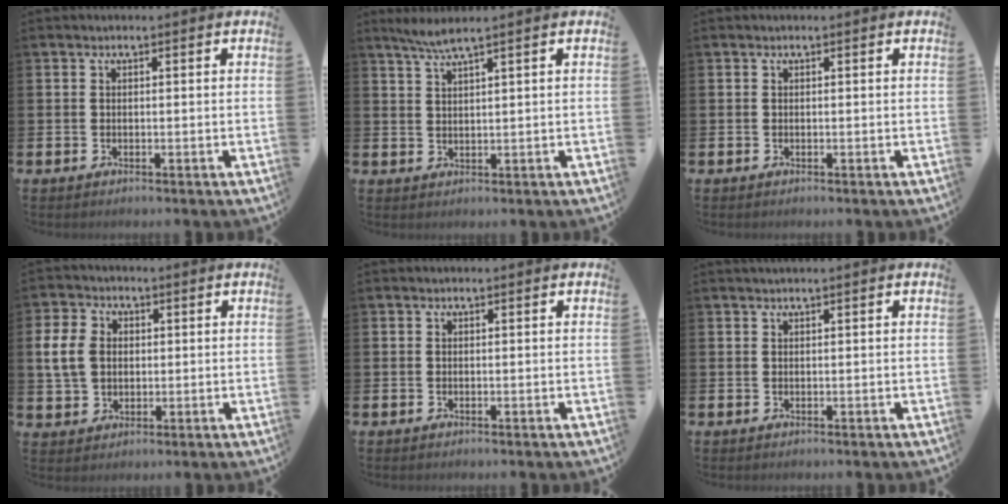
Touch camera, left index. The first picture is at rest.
{"total": 3.3, "force": [2.6, -0.2, 2.0], "torque": [-0.042, -0.003, 0.046]}
{"total": 0.0}
{"total": 6.0, "force": [1.3, 4.8, 3.4], "torque": [-0.067, 0.010, 0.020]}
{"total": 0.0}
{"total": 0.5, "force": [0.4, -0.1, 0.3], "torque": [-0.005, 0.000, 0.007]}